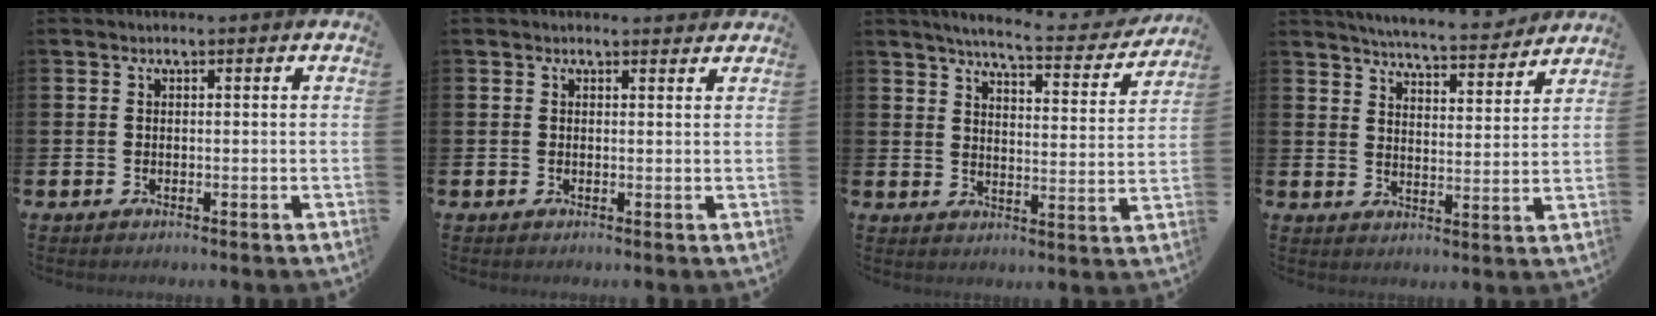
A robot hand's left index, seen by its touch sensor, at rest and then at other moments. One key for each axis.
{"total": 0.7, "fx": 0.7, "fy": 0.2, "fz": 0.1, "tx": 0.007, "ty": 0.000, "tz": 0.010}
{"total": 5.9, "fx": 5.4, "fy": 0.3, "fz": 2.1, "tx": -0.050, "ty": -0.037, "tz": 0.087}
{"total": 5.9, "fx": 5.8, "fy": 0.2, "fz": 1.0, "tx": -0.036, "ty": -0.041, "tz": 0.100}